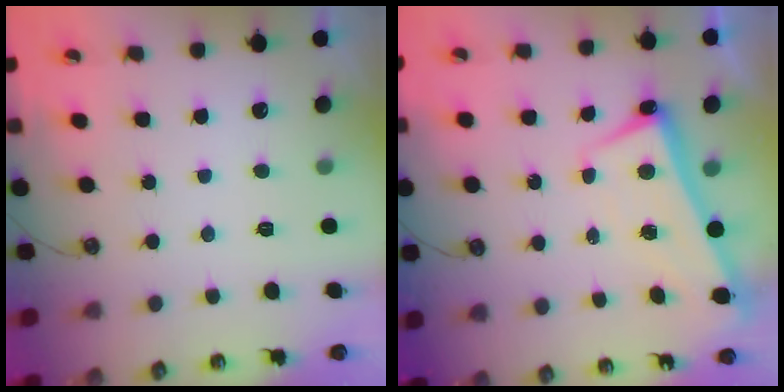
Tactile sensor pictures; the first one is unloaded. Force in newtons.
{"total": 2.7, "press": 2.6, "slide": 0.8}